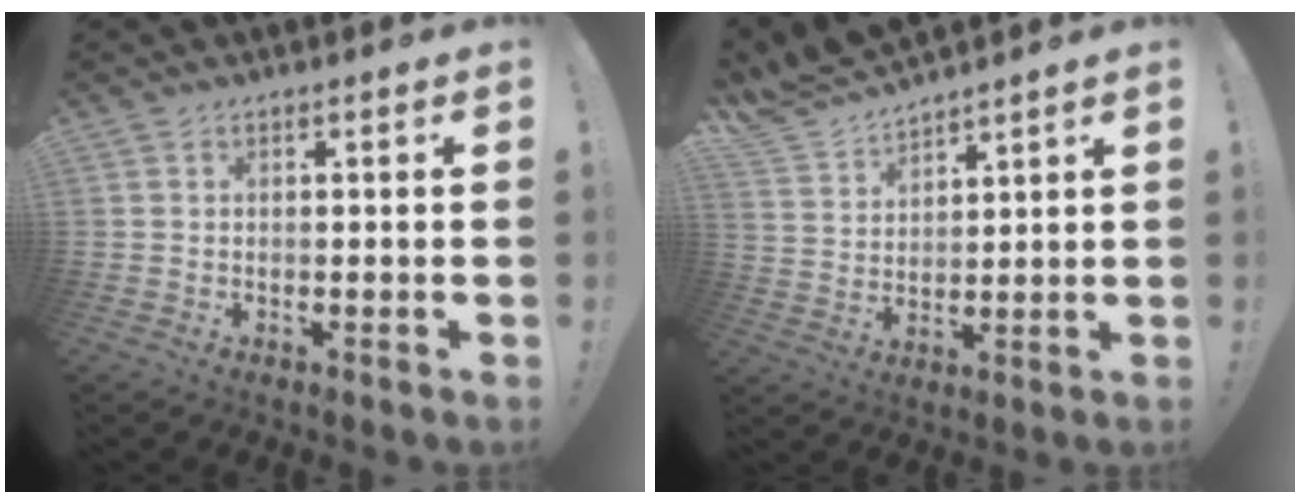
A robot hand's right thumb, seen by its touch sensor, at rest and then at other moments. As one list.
[{"total": 7.9, "force": [7.3, 2.4, 1.7], "torque": [-0.054, -0.062, 0.142]}]